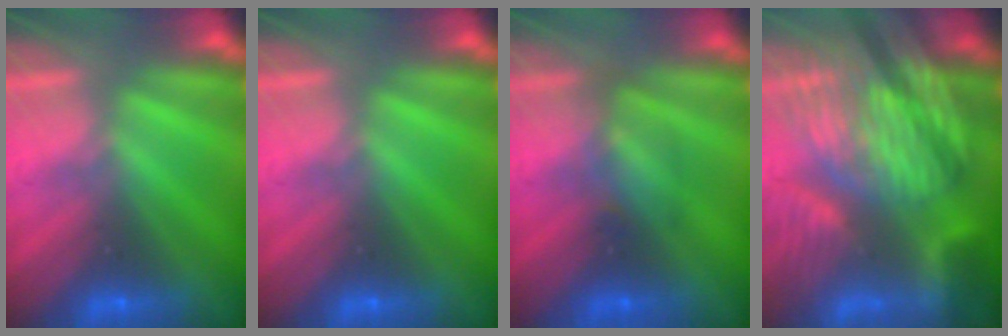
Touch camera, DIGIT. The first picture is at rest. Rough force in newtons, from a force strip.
{"total": 0.0}
{"total": 2.4}
{"total": 8.1}